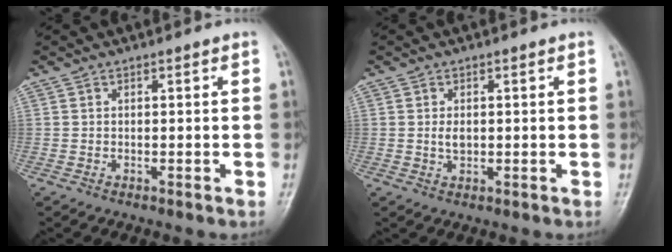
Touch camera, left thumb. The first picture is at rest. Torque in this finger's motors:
{"motor_torque": [-0.42, 0.58, 0.43, 0.01, 0.00]}